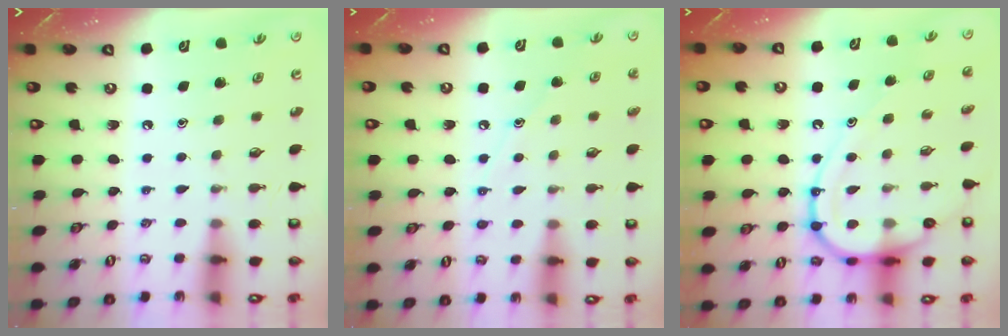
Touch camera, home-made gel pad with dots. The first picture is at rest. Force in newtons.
{"total": 7.2, "press": 7.2, "slide": 0.5}
{"total": 14.5, "press": 14.4, "slide": 1.2}